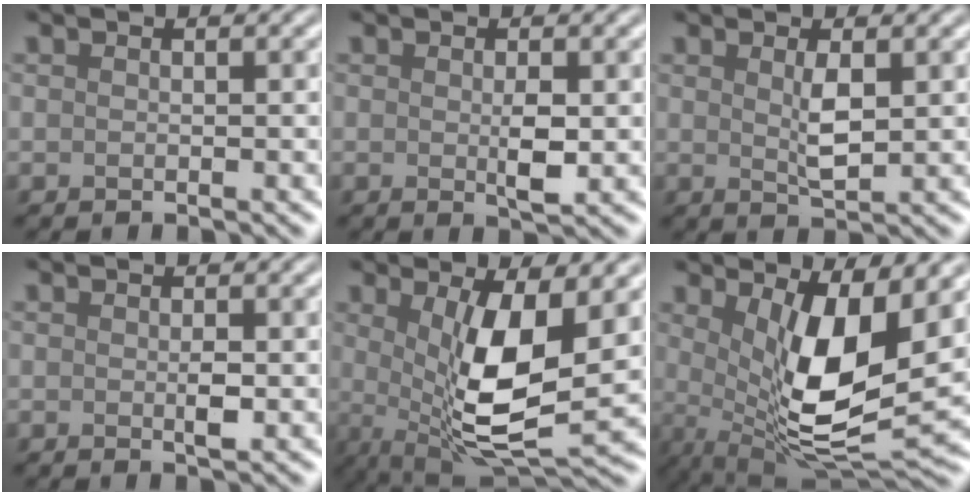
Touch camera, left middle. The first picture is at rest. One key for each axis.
{"total": 1.8, "fx": -0.1, "fy": 0.3, "fz": 1.8, "tx": -0.038, "ty": -0.006, "tz": -0.001}
{"total": 2.1, "fx": 0.5, "fy": 0.5, "fz": 2.0, "tx": -0.044, "ty": -0.004, "tz": 0.013}
{"total": 1.0, "fx": -0.2, "fy": 0.1, "fz": 1.0, "tx": -0.022, "ty": -0.002, "tz": -0.004}
{"total": 8.6, "fx": 0.8, "fy": 2.7, "fz": 8.1, "tx": -0.152, "ty": -0.018, "tz": 0.018}
{"total": 9.2, "fx": 1.6, "fy": 3.1, "fz": 8.6, "tx": -0.158, "ty": -0.026, "tz": 0.034}